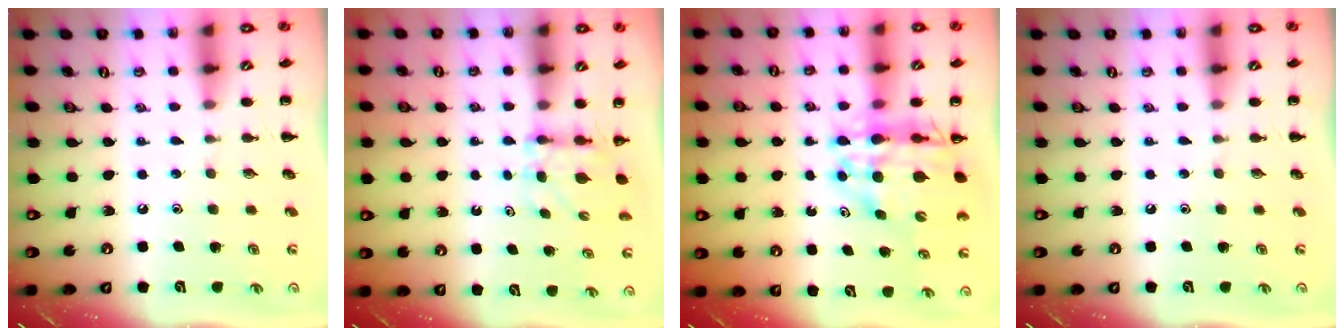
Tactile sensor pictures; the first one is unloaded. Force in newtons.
{"total": 4.1, "press": 4.1, "slide": 0.5}
{"total": 14.7, "press": 14.1, "slide": 4.1}
{"total": 0.0}